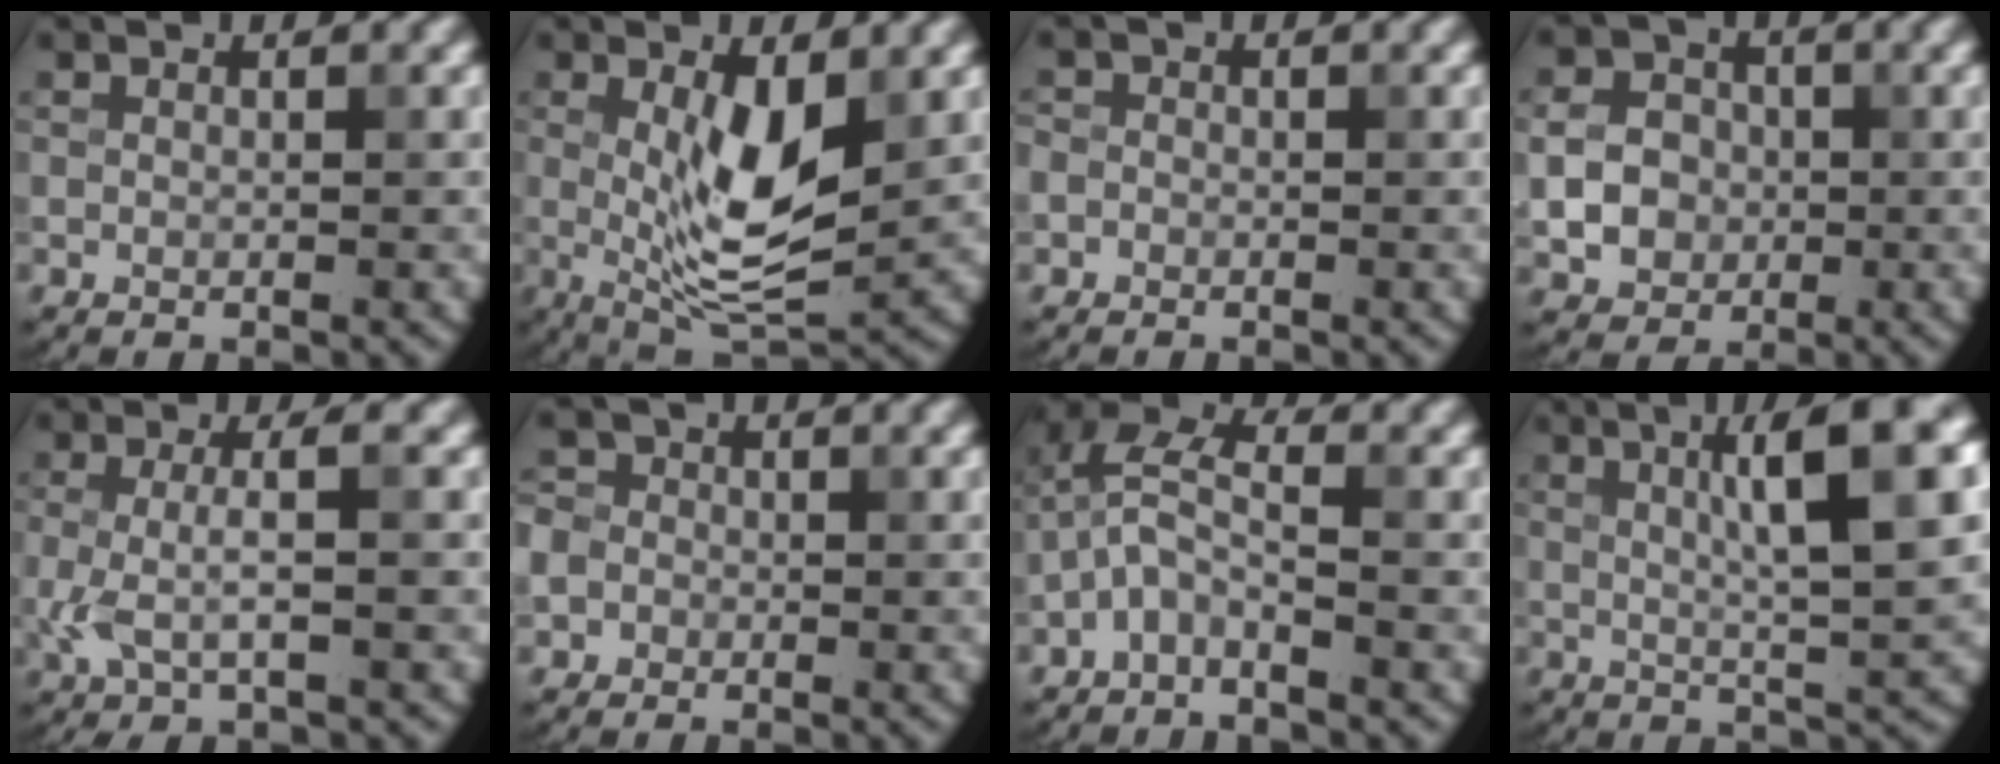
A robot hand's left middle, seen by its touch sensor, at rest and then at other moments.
{"total": 6.9, "force": [0.6, 2.4, 6.4], "torque": [-0.121, -0.013, 0.012]}
{"total": 1.3, "force": [-0.6, 1.1, 0.3], "torque": [0.001, -0.001, -0.016]}
{"total": 4.0, "force": [-0.5, 3.4, 1.9], "torque": [-0.033, 0.001, -0.009]}
{"total": 3.2, "force": [-0.2, 0.6, 3.2], "torque": [-0.066, -0.003, -0.004]}
{"total": 4.9, "force": [-1.2, 4.5, 1.6], "torque": [-0.030, 0.015, -0.054]}
{"total": 3.4, "force": [-1.7, 1.3, 2.6], "torque": [-0.058, 0.018, -0.047]}
{"total": 9.6, "force": [2.7, 1.8, 9.0], "torque": [-0.115, 0.012, 0.040]}